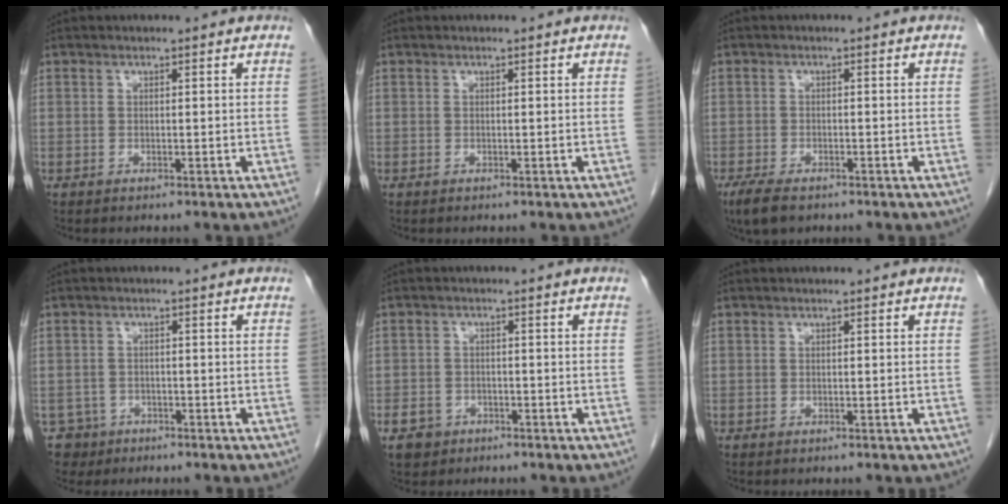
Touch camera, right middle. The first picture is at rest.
{"total": 0.0}
{"total": 4.8, "force": [-3.4, 1.8, 2.8], "torque": [-0.058, -0.011, -0.054]}
{"total": 3.4, "force": [-2.0, 2.8, -0.5], "torque": [0.009, 0.009, -0.034]}
{"total": 3.9, "force": [-2.3, 3.1, 0.8], "torque": [-0.015, 0.007, -0.034]}
{"total": 0.0}